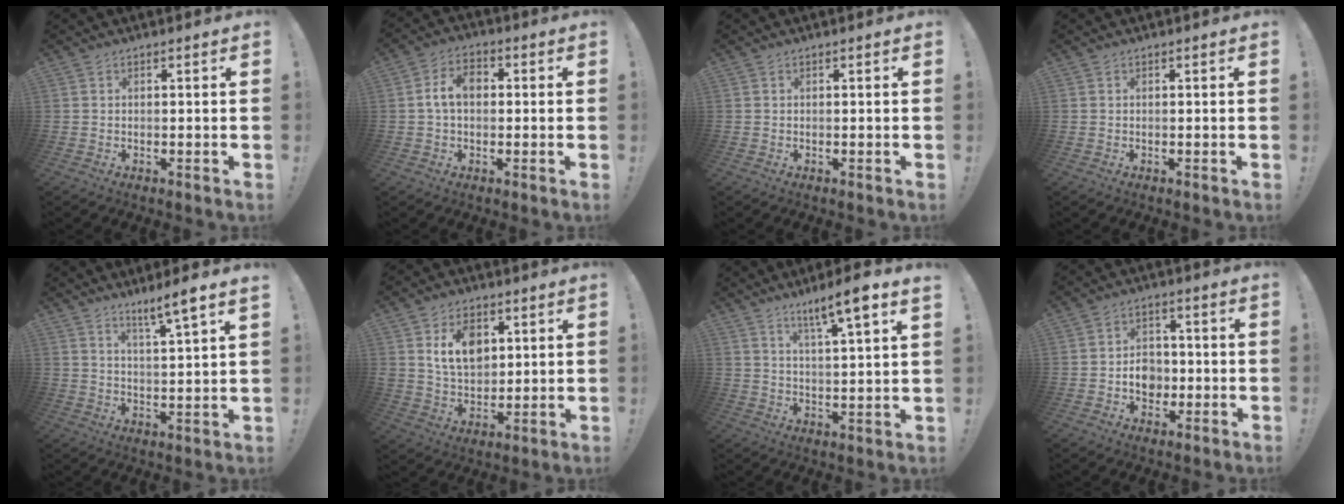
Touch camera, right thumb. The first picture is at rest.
{"total": 7.7, "force": [0.5, 5.3, 5.6], "torque": [-0.099, 0.016, 0.009]}
{"total": 0.0}
{"total": 0.0}
{"total": 6.8, "force": [5.1, -0.9, 4.4], "torque": [-0.057, -0.044, 0.078]}
{"total": 11.6, "force": [4.7, 8.3, 6.7], "torque": [-0.098, -0.012, 0.089]}
{"total": 9.4, "force": [6.4, -0.1, 6.9], "torque": [-0.103, -0.040, 0.100]}
{"total": 7.1, "force": [-1.4, 6.0, 3.5], "torque": [-0.052, 0.010, -0.023]}